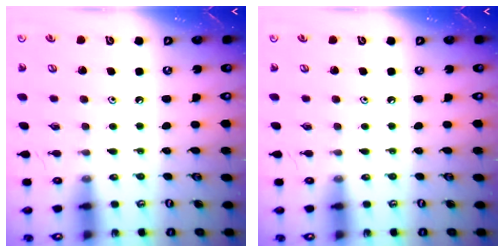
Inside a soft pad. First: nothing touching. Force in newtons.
{"total": 0.0}